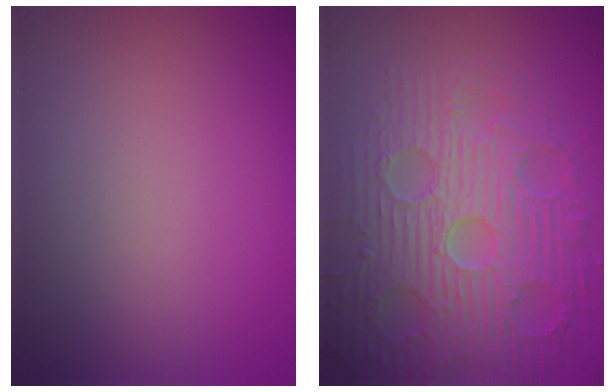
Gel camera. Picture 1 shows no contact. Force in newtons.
{"total": 8.7, "press": 6.5, "slide": 5.9}